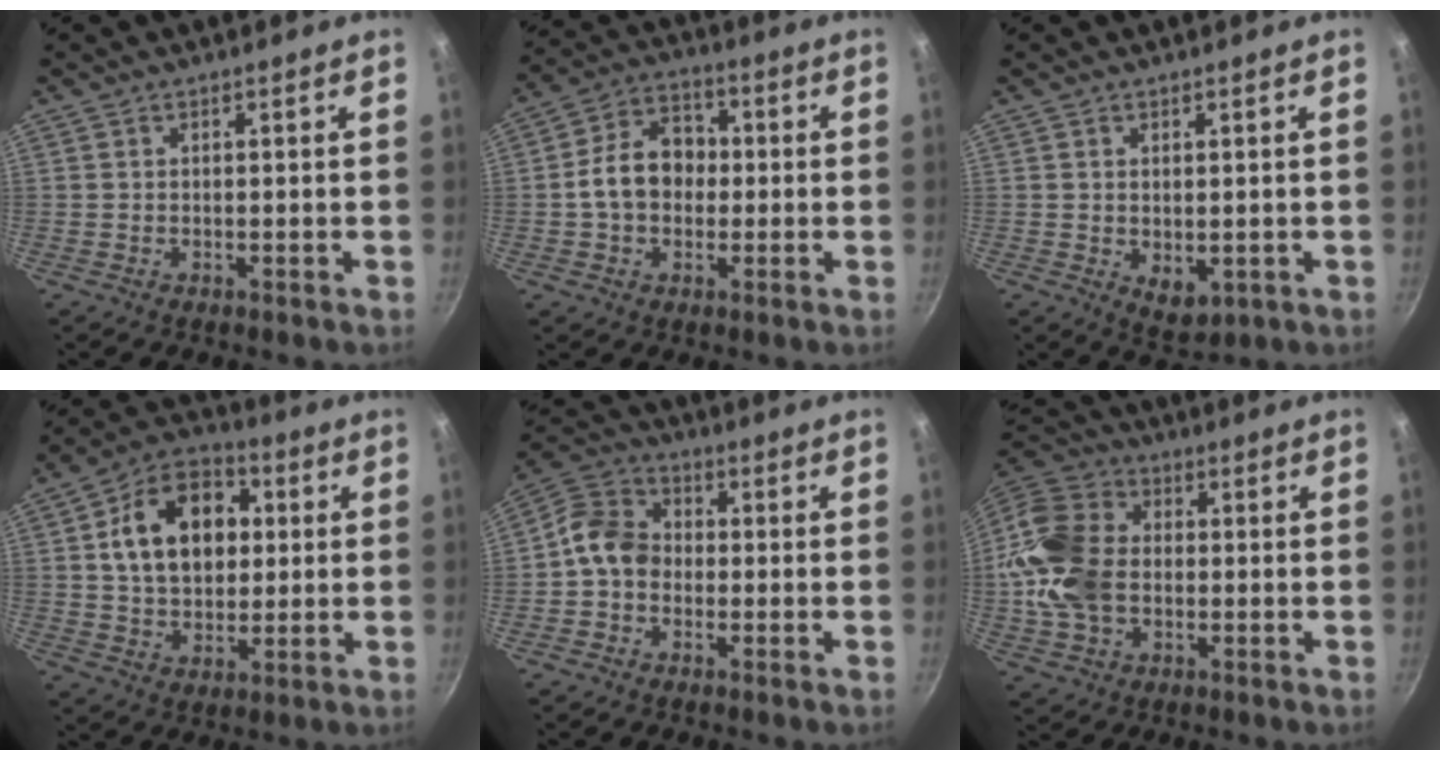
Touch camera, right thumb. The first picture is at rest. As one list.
[{"total": 9.7, "force": [-0.8, 7.4, 6.1], "torque": [-0.067, 0.029, -0.027]}, {"total": 4.4, "force": [-0.2, 2.8, 3.4], "torque": [-0.042, -0.013, 0.004]}, {"total": 16.8, "force": [3.1, 11.9, 11.4], "torque": [-0.150, 0.017, 0.041]}, {"total": 8.3, "force": [-1.4, 6.7, 4.6], "torque": [-0.061, 0.029, -0.050]}, {"total": 16.3, "force": [-1.1, 12.0, 10.9], "torque": [-0.203, 0.025, -0.033]}]